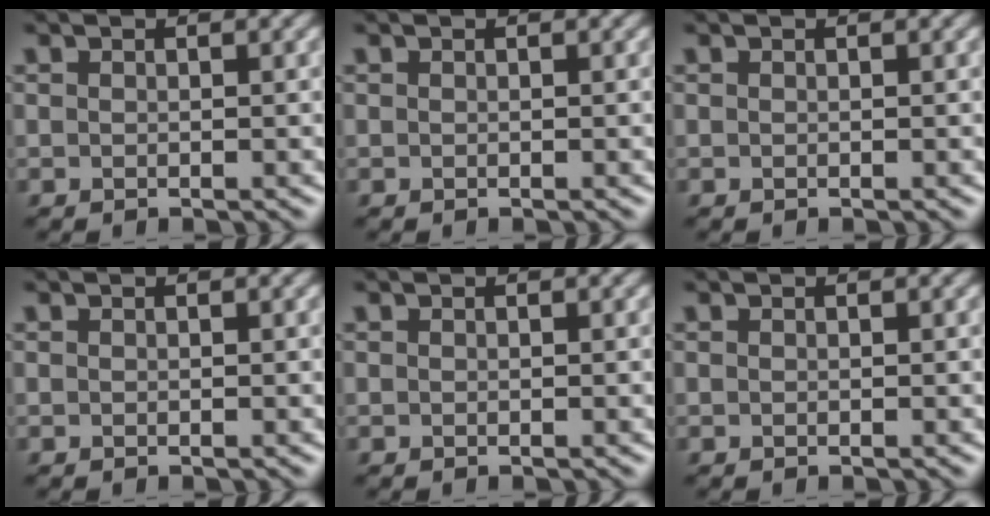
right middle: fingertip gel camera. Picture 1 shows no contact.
{"total": 0.0}
{"total": 0.0}
{"total": 0.0}
{"total": 0.0}
{"total": 0.0}